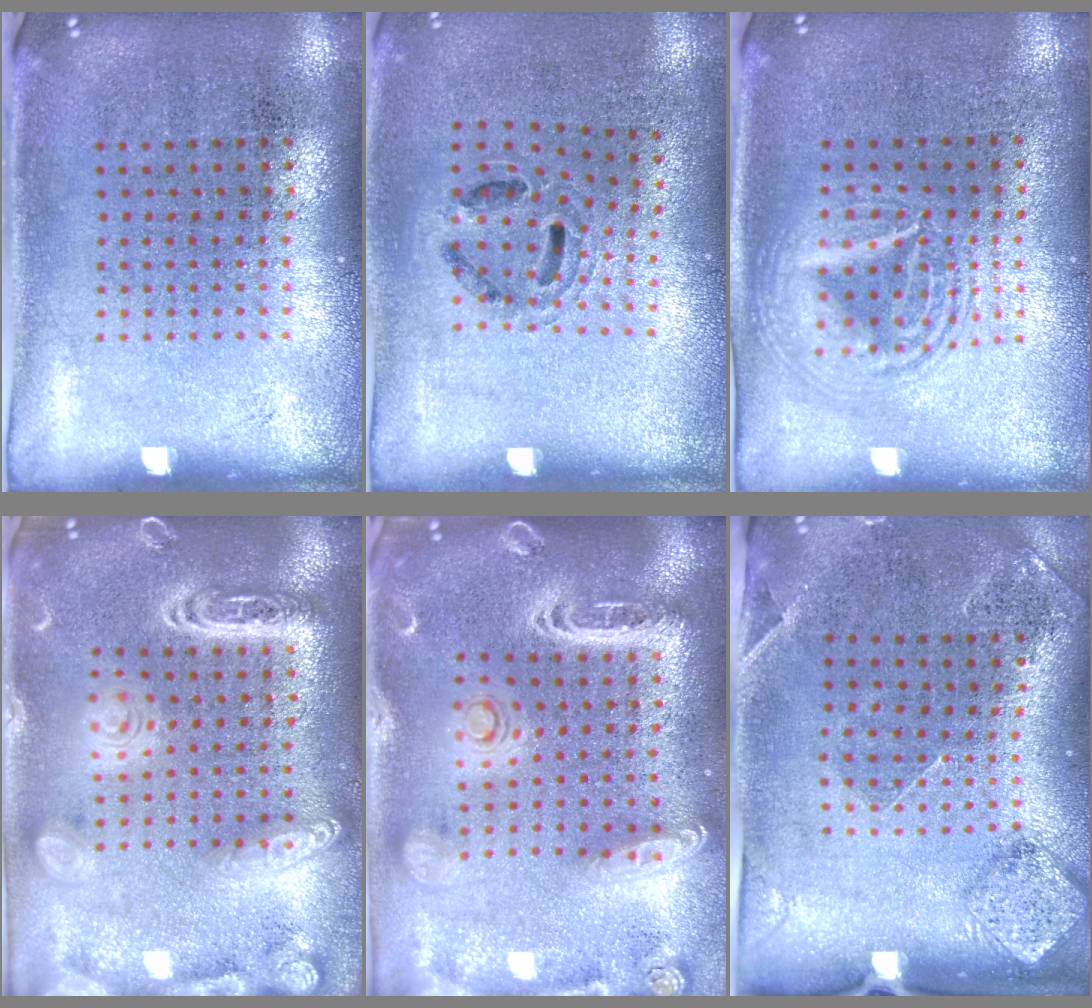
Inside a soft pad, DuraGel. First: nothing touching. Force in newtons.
{"total": 0.9, "press": 0.8, "slide": 0.2}
{"total": 2.7, "press": 2.7, "slide": 0.2}
{"total": 4.0, "press": 4.0, "slide": 0.4}
{"total": 2.8, "press": 2.4, "slide": 1.4}
{"total": 1.5, "press": 1.3, "slide": 0.7}